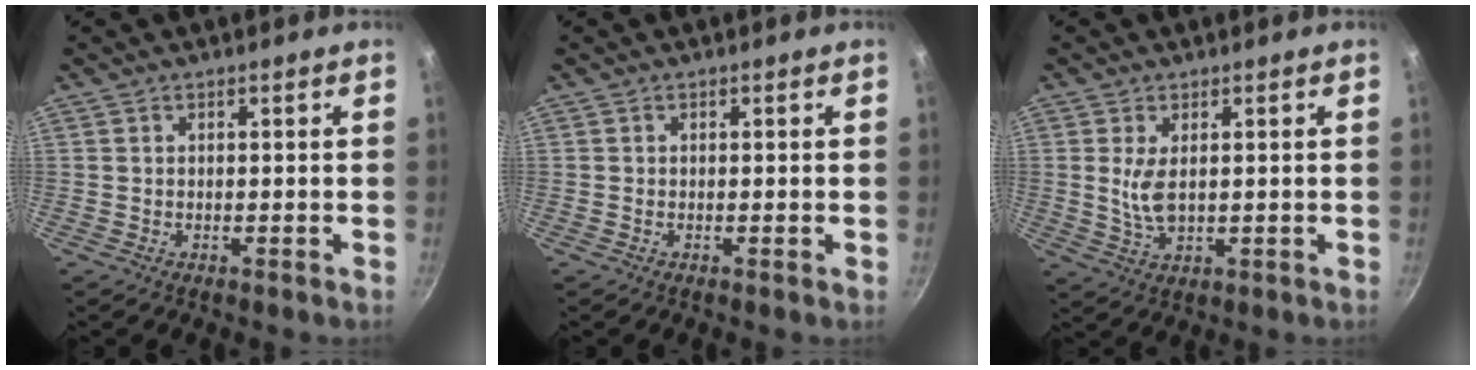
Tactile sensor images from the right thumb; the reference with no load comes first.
{"total": 0.0}
{"total": 5.0, "force": [0.8, 2.5, 4.3], "torque": [-0.083, -0.010, 0.020]}